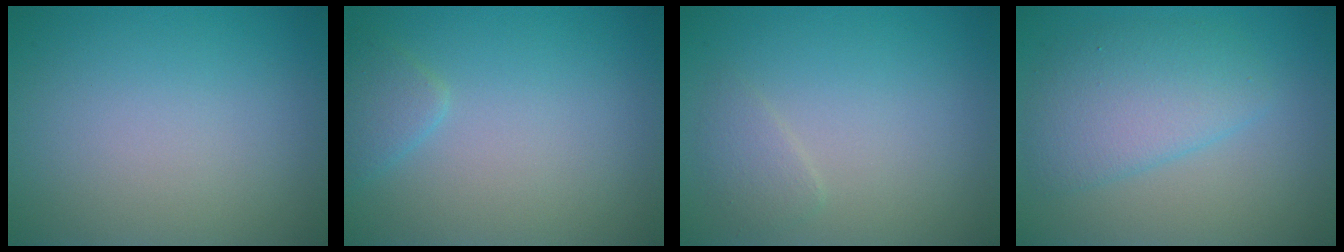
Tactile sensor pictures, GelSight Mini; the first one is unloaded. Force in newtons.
{"total": 1.5, "press": 1.5, "slide": 0.1}
{"total": 1.3, "press": 1.3, "slide": 0.1}
{"total": 4.3, "press": 4.3, "slide": 0.1}